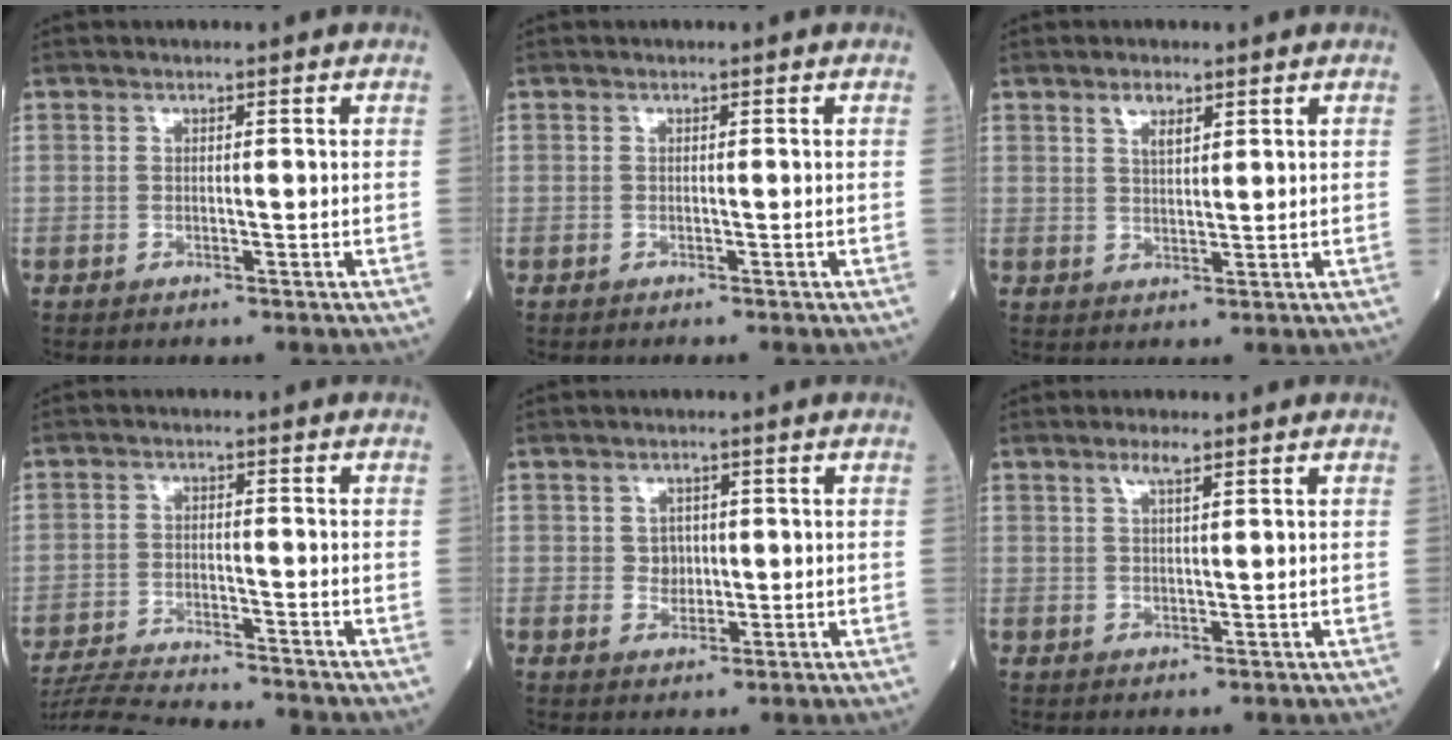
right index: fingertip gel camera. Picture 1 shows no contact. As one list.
[{"total": 0.0}, {"total": 2.7, "force": [1.7, 1.0, 1.9], "torque": [-0.037, 0.002, 0.033]}, {"total": 13.1, "force": [-12.3, 0.1, 4.4], "torque": [-0.070, -0.014, -0.191]}, {"total": 2.3, "force": [0.3, 2.1, 1.1], "torque": [-0.012, 0.000, 0.005]}, {"total": 2.1, "force": [1.4, 0.1, 1.6], "torque": [-0.036, 0.003, 0.027]}]